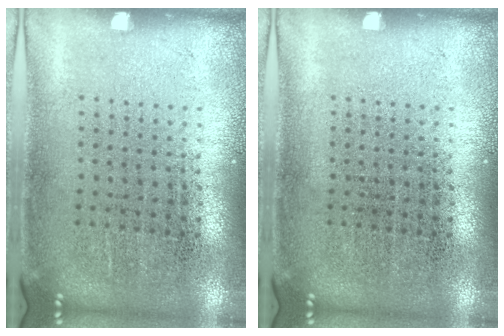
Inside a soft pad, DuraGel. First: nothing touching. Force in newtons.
{"total": 0.0}